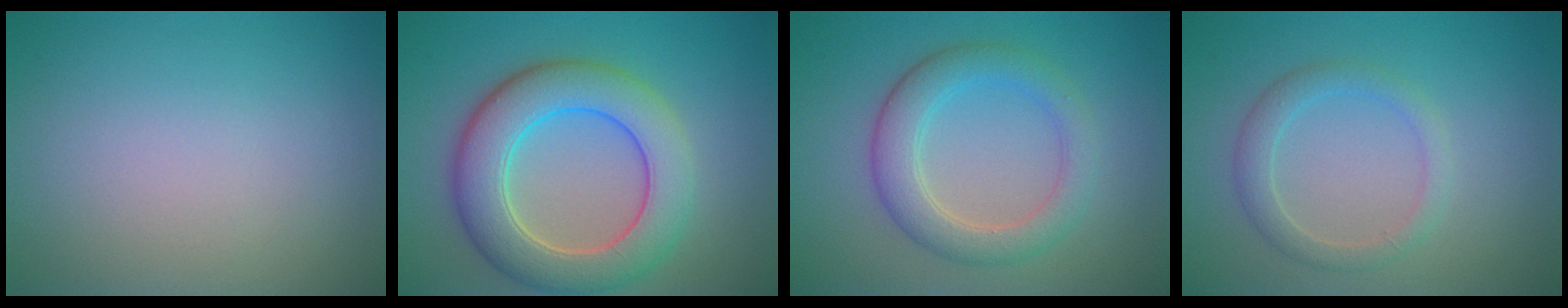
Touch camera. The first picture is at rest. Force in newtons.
{"total": 7.9, "press": 7.9, "slide": 0.6}
{"total": 4.4, "press": 4.4, "slide": 0.1}
{"total": 2.3, "press": 2.3, "slide": 0.0}